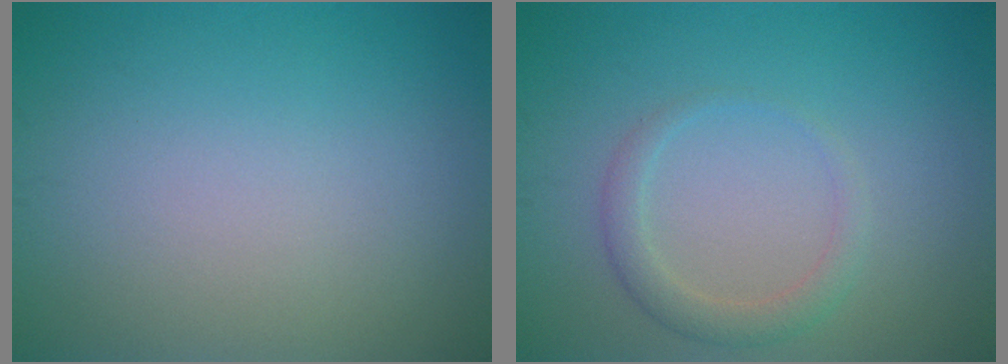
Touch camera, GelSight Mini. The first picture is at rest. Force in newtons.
{"total": 2.0, "press": 2.0, "slide": 0.2}